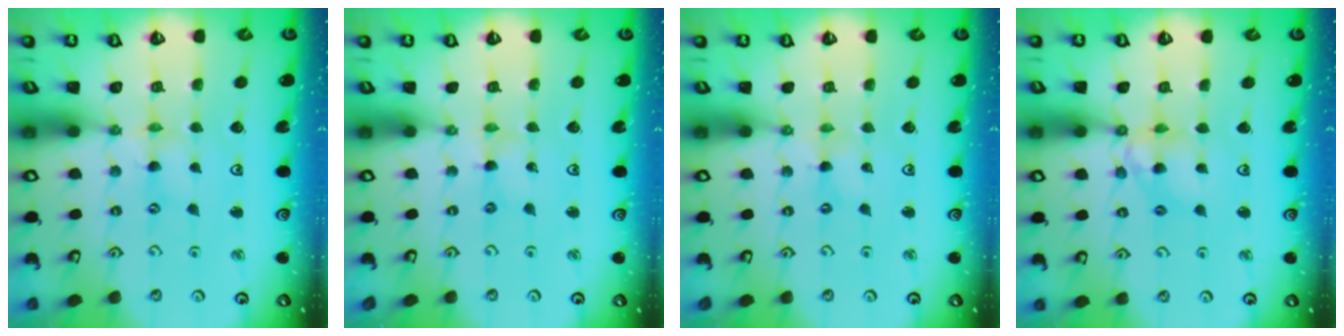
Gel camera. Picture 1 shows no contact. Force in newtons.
{"total": 1.3, "press": 1.3, "slide": 0.1}
{"total": 0.0}
{"total": 9.5, "press": 9.5, "slide": 0.7}